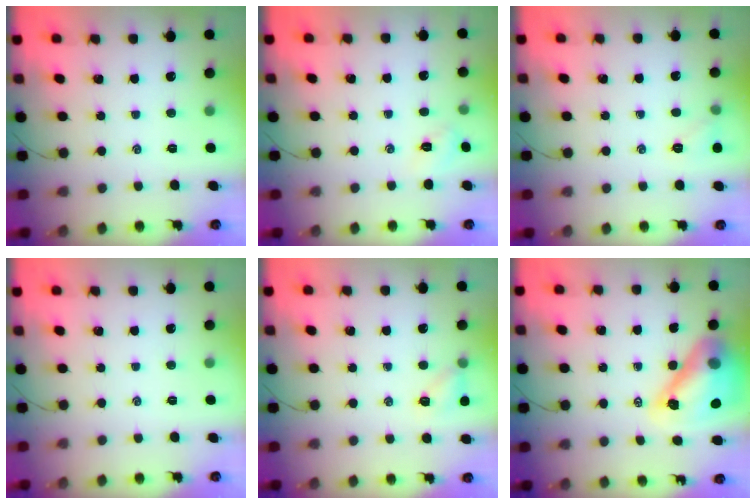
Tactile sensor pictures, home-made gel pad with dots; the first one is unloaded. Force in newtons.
{"total": 2.7, "press": 2.6, "slide": 0.8}
{"total": 5.6, "press": 5.4, "slide": 1.6}
{"total": 0.0}
{"total": 5.8, "press": 5.7, "slide": 1.3}
{"total": 15.6, "press": 15.0, "slide": 4.3}